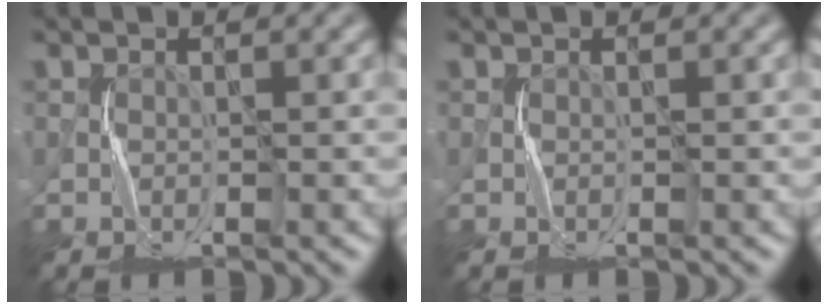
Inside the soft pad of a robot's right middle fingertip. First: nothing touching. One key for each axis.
{"total": 0.0}